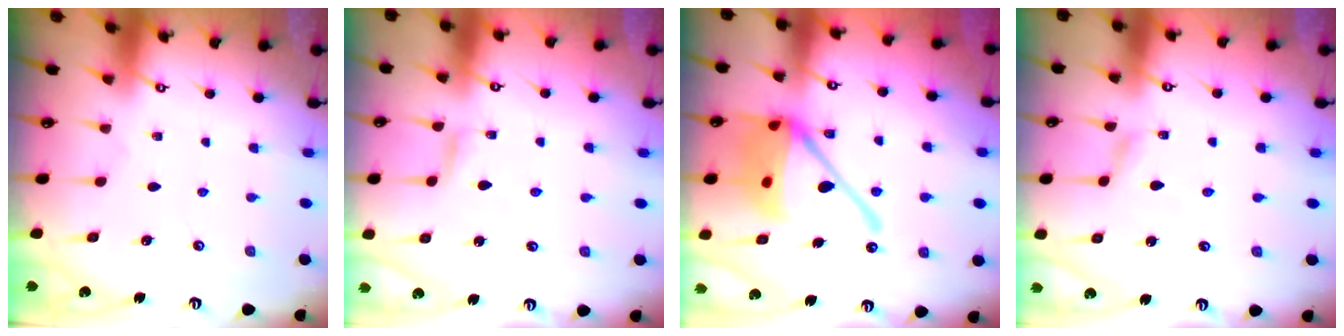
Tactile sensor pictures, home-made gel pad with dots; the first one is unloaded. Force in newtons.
{"total": 3.1, "press": 3.1, "slide": 0.1}
{"total": 18.9, "press": 18.8, "slide": 2.3}
{"total": 2.6, "press": 2.6, "slide": 0.3}